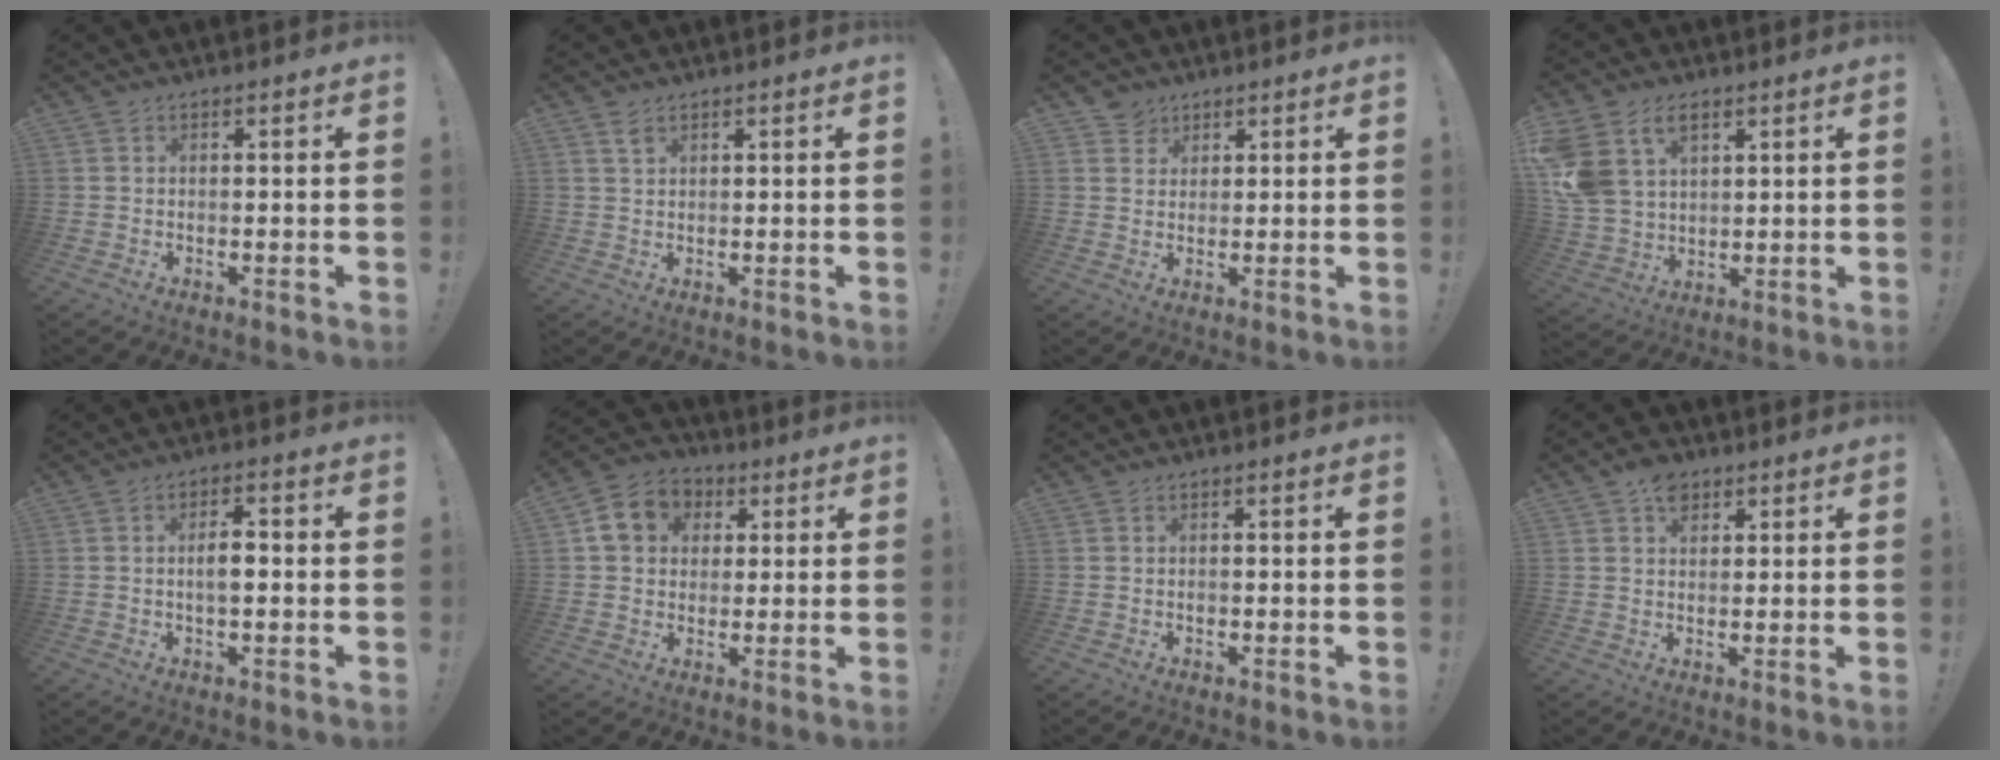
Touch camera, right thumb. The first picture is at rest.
{"total": 1.9, "force": [1.3, 0.9, 1.0], "torque": [-0.009, -0.008, 0.023]}
{"total": 4.0, "force": [2.8, 2.8, 0.4], "torque": [0.003, -0.015, 0.049]}
{"total": 11.8, "force": [6.1, 8.2, 6.0], "torque": [-0.127, -0.024, 0.123]}
{"total": 4.7, "force": [-0.6, 2.1, 4.1], "torque": [-0.064, 0.008, -0.014]}
{"total": 10.6, "force": [3.2, 9.0, 4.5], "torque": [-0.065, 0.002, 0.066]}
{"total": 0.5, "force": [-0.3, 0.4, 0.2], "torque": [-0.003, 0.001, -0.006]}
{"total": 5.3, "force": [2.8, 3.6, 2.7], "torque": [-0.041, -0.003, 0.051]}